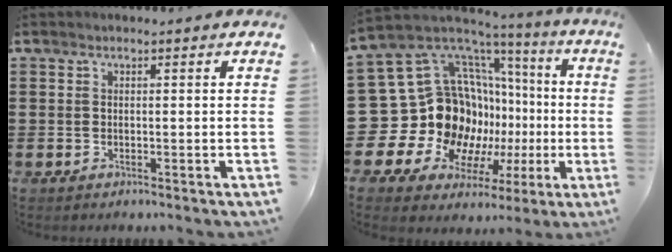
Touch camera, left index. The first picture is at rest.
{"total": 20.0, "force": [-1.8, 17.3, 9.9], "torque": [-0.227, -0.060, 0.033]}